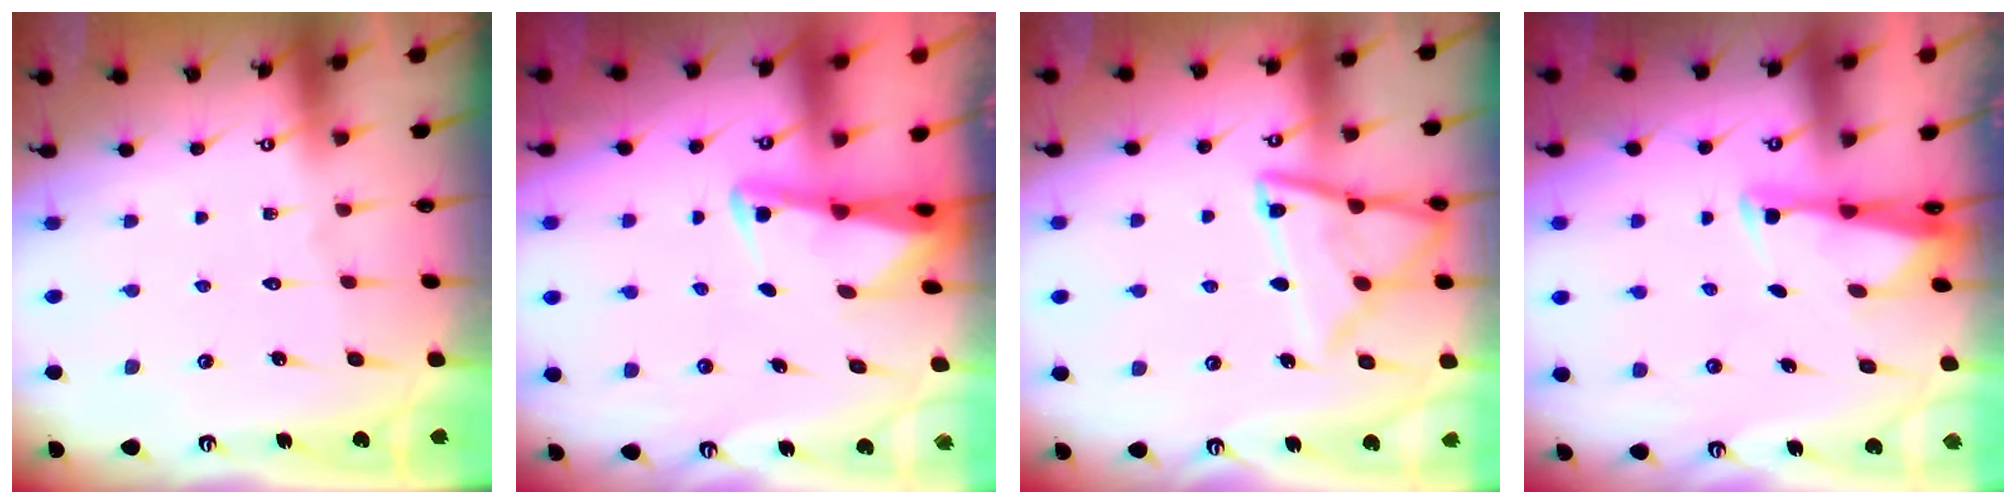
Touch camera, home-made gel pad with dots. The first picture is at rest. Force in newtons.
{"total": 2.3, "press": 2.3, "slide": 0.3}
{"total": 13.7, "press": 13.6, "slide": 1.2}
{"total": 2.7, "press": 2.6, "slide": 0.7}